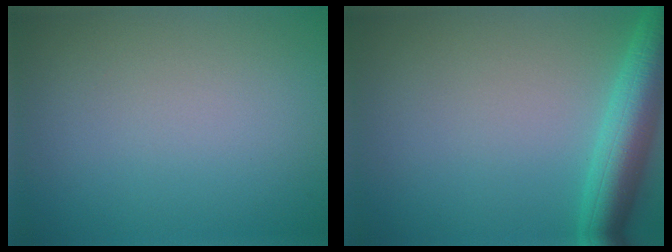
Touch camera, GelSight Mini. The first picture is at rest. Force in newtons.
{"total": 5.7, "press": 5.6, "slide": 0.2}